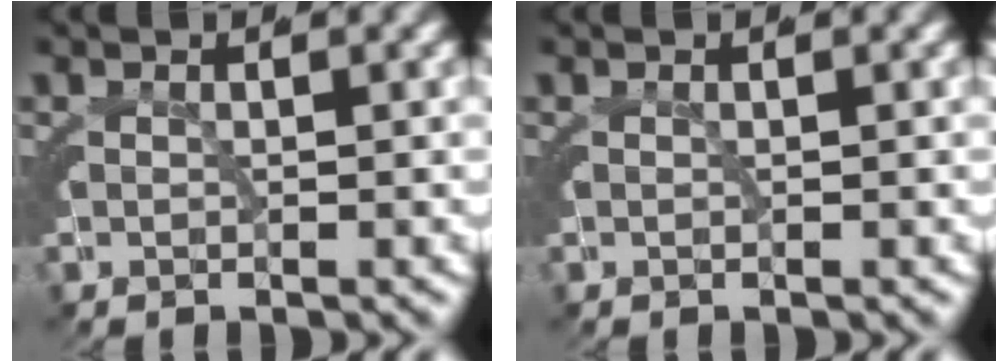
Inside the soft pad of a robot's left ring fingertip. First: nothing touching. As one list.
[{"total": 0.0}]